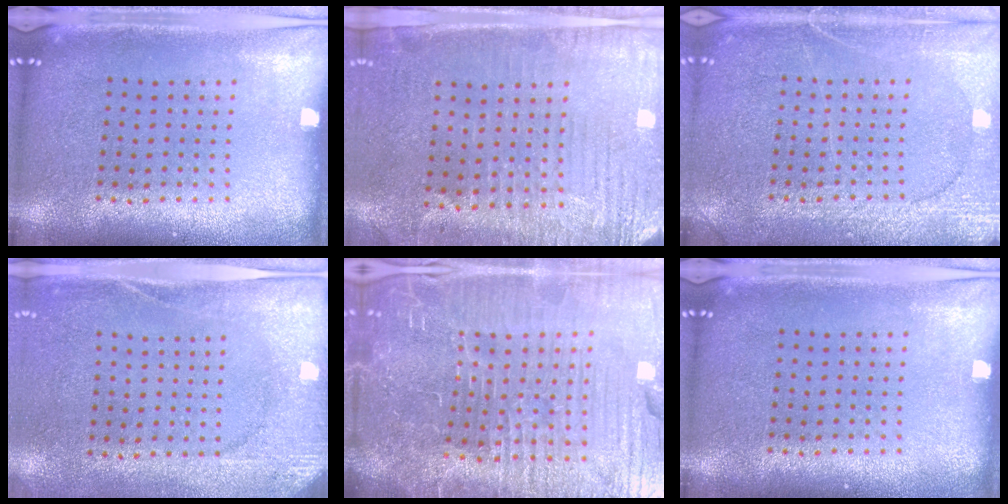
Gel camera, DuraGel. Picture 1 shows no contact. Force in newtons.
{"total": 3.1, "press": 2.7, "slide": 1.5}
{"total": 4.7, "press": 4.7, "slide": 0.6}
{"total": 2.6, "press": 2.2, "slide": 1.4}
{"total": 7.4, "press": 6.6, "slide": 3.5}
{"total": 0.0}